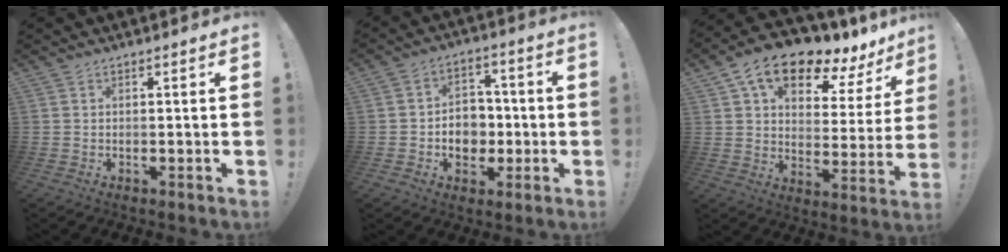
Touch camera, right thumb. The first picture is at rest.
{"total": 9.4, "force": [-1.8, 7.9, 4.8], "torque": [-0.075, 0.013, -0.023]}
{"total": 13.7, "force": [9.2, 6.7, 7.7], "torque": [-0.125, -0.062, 0.157]}